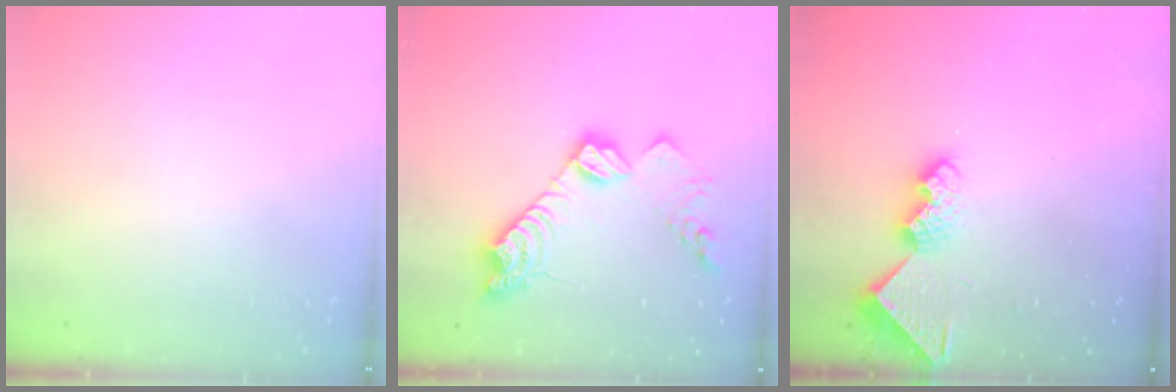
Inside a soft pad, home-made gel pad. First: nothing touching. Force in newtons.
{"total": 14.8, "press": 14.8, "slide": 0.8}
{"total": 8.4, "press": 8.4, "slide": 0.4}